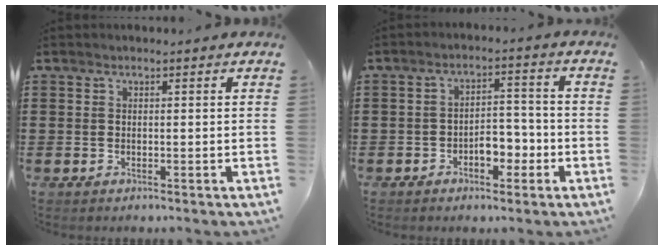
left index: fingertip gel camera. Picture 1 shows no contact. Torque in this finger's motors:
{"motor_torque": [0.77, 0.48, 0.14, 0.05]}